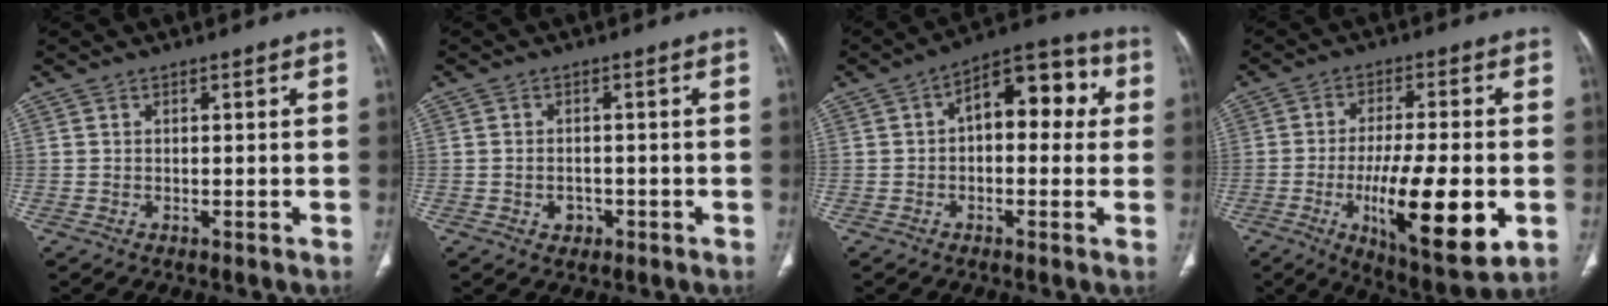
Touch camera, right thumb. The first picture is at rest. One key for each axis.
{"total": 2.5, "fx": -0.9, "fy": 2.1, "fz": 1.1, "tx": -0.008, "ty": 0.008, "tz": -0.007}
{"total": 12.5, "fx": 1.9, "fy": 7.0, "fz": 10.2, "tx": -0.094, "ty": 0.036, "tz": 0.015}
{"total": 18.6, "fx": -4.9, "fy": 5.4, "fz": 17.1, "tx": -0.276, "ty": -0.010, "tz": -0.068}